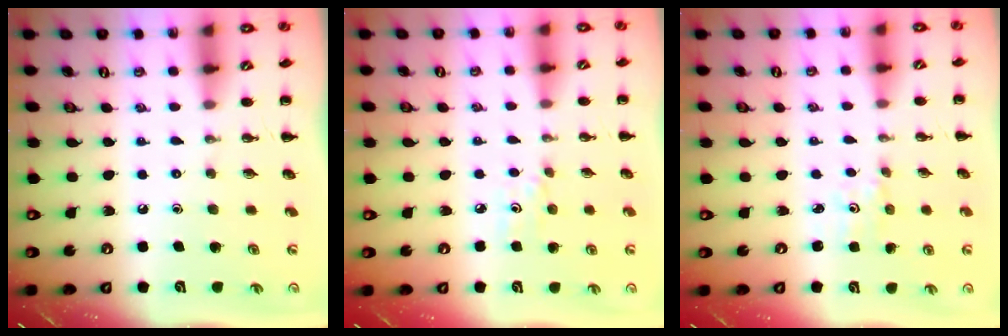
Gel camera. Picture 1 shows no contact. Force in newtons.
{"total": 3.1, "press": 3.0, "slide": 0.8}
{"total": 0.9, "press": 0.9, "slide": 0.3}